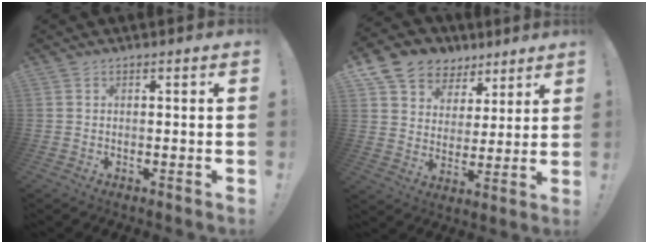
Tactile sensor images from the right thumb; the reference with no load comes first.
{"total": 11.0, "force": [7.0, 8.1, 2.5], "torque": [-0.046, -0.051, 0.140]}